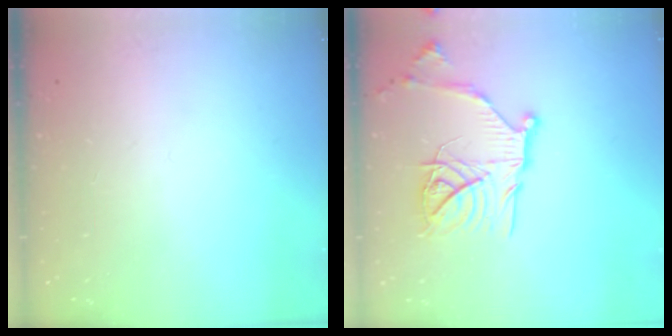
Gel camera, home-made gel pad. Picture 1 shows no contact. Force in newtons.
{"total": 19.5, "press": 19.4, "slide": 1.7}